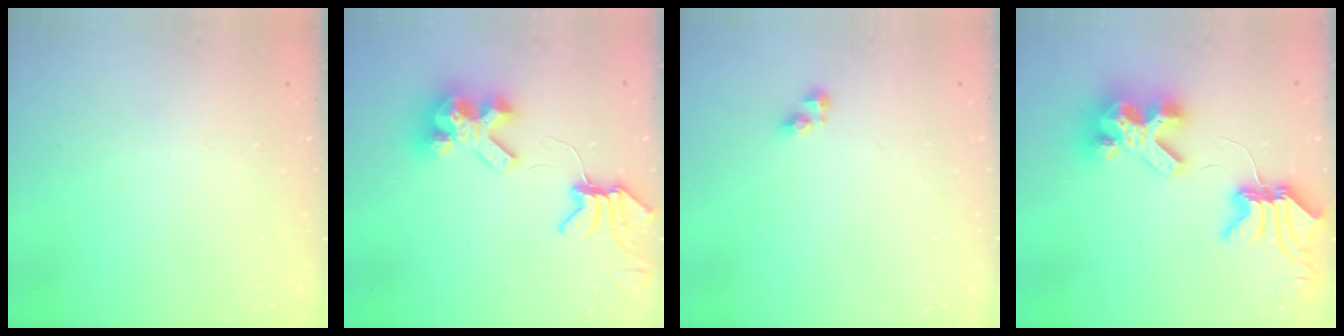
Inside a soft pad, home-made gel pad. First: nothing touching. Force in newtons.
{"total": 12.6, "press": 12.5, "slide": 1.6}
{"total": 4.9, "press": 4.9, "slide": 0.1}
{"total": 15.7, "press": 15.6, "slide": 1.8}